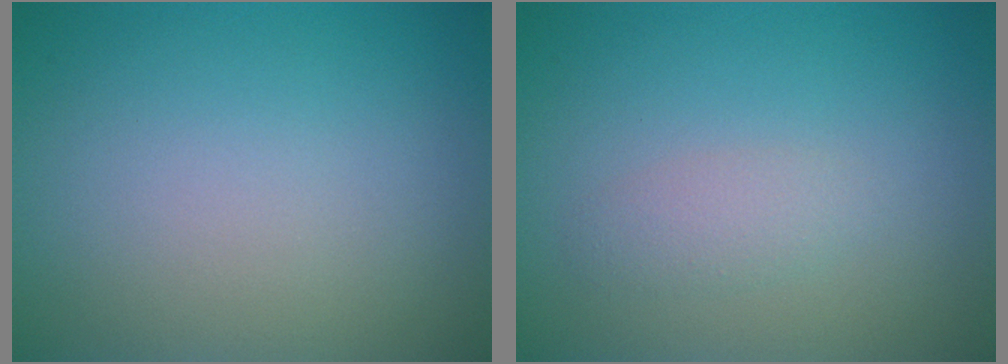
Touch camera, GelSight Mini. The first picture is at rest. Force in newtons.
{"total": 1.4, "press": 1.4, "slide": 0.1}